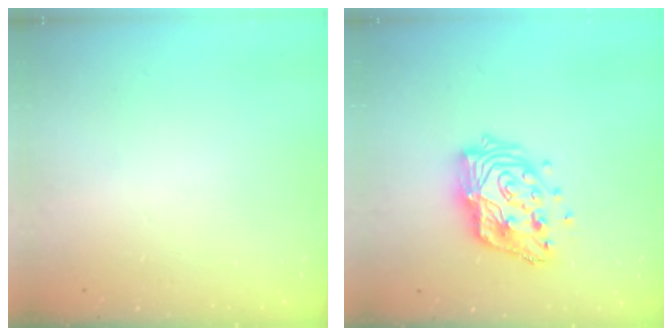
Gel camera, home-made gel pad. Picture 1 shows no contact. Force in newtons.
{"total": 15.9, "press": 15.9, "slide": 1.0}